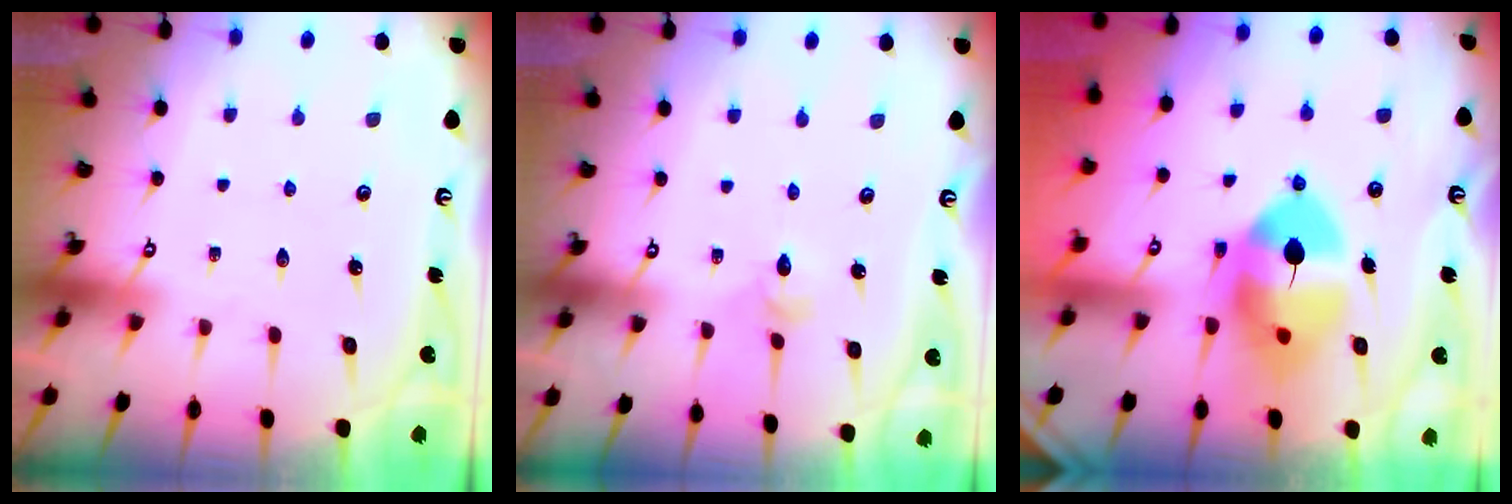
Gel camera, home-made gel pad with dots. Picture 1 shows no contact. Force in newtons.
{"total": 2.2, "press": 2.2, "slide": 0.2}
{"total": 12.9, "press": 12.8, "slide": 1.8}